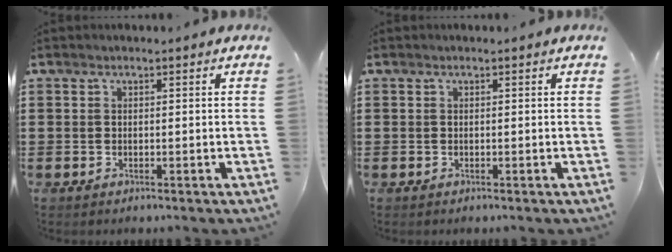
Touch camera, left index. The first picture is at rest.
{"total": 0.0}